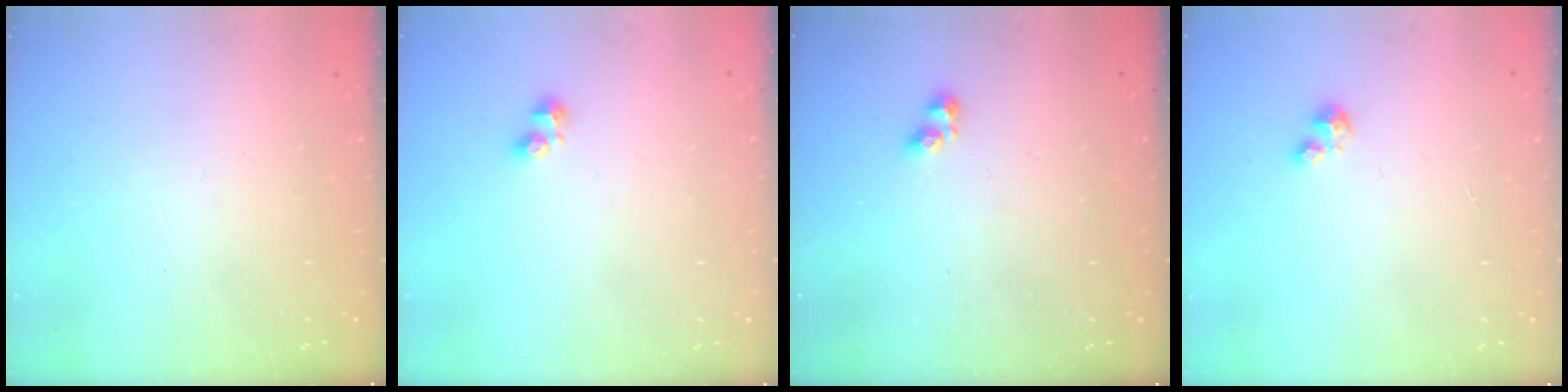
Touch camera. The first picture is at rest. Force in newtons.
{"total": 1.9, "press": 1.8, "slide": 0.5}
{"total": 2.4, "press": 2.3, "slide": 0.4}
{"total": 2.0, "press": 2.0, "slide": 0.2}